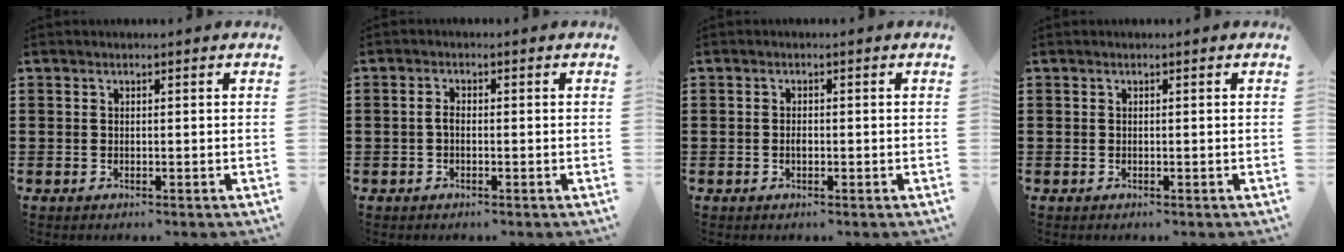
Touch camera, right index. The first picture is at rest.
{"total": 1.5, "force": [-0.5, 0.7, 1.2], "torque": [-0.032, -0.002, -0.012]}
{"total": 1.0, "force": [-0.2, 0.6, 0.8], "torque": [-0.018, -0.001, -0.004]}
{"total": 0.0}